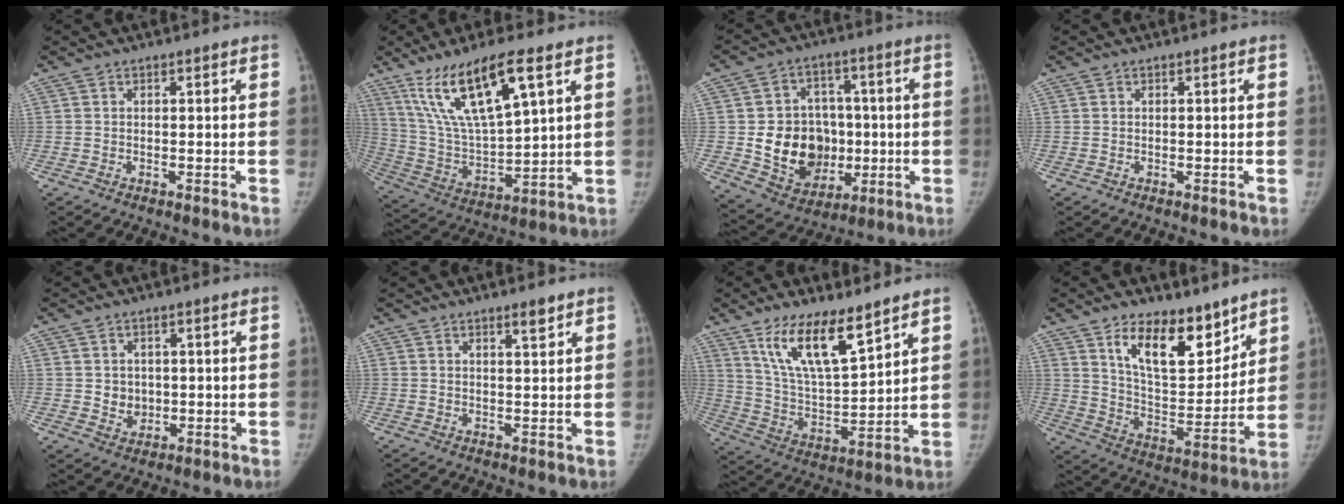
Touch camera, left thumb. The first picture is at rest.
{"total": 17.5, "force": [9.7, 4.4, 13.9], "torque": [-0.266, -0.038, 0.198]}
{"total": 16.3, "force": [-1.7, 13.2, 9.5], "torque": [-0.101, 0.011, -0.008]}
{"total": 0.0}
{"total": 3.9, "force": [0.3, 3.4, 1.9], "torque": [-0.014, -0.003, 0.015]}
{"total": 2.3, "force": [1.7, 0.3, 1.6], "torque": [-0.021, -0.012, 0.028]}
{"total": 14.3, "force": [9.5, 4.4, 9.8], "torque": [-0.156, -0.057, 0.191]}
{"total": 16.2, "force": [10.5, 7.6, 9.7], "torque": [-0.108, -0.079, 0.188]}